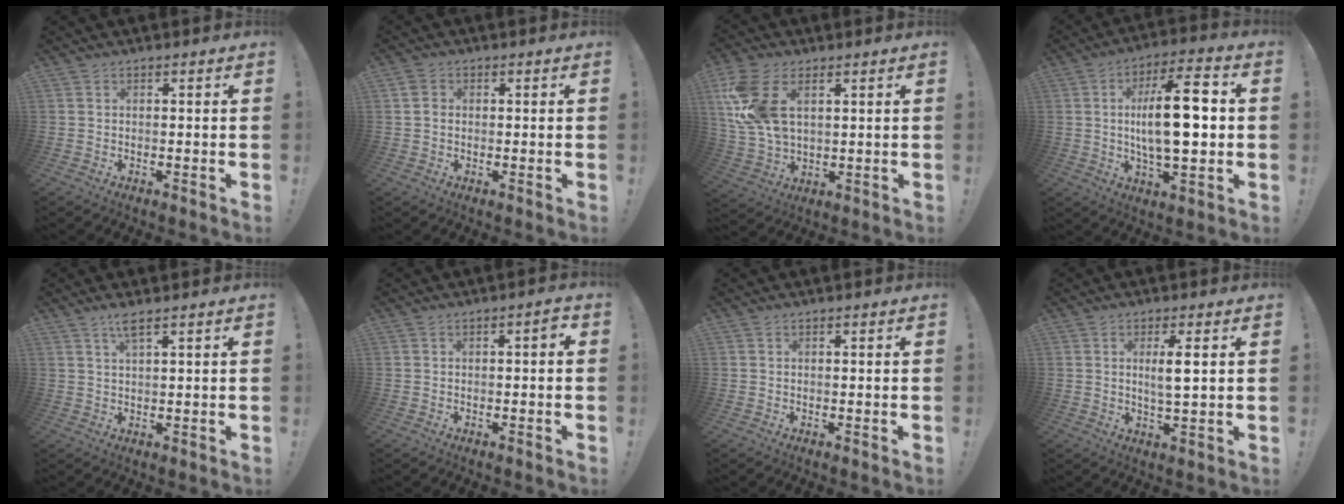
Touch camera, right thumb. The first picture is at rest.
{"total": 2.5, "force": [0.3, 2.2, 1.2], "torque": [-0.016, 0.003, 0.006]}
{"total": 14.0, "force": [5.0, 8.4, 10.0], "torque": [-0.199, -0.019, 0.094]}
{"total": 18.1, "force": [0.9, 6.1, 17.0], "torque": [-0.279, -0.003, 0.003]}
{"total": 3.3, "force": [2.3, 0.0, 2.4], "torque": [-0.046, -0.007, 0.036]}
{"total": 1.8, "force": [-0.7, 0.4, 1.6], "torque": [-0.031, 0.009, -0.013]}
{"total": 0.0}
{"total": 5.2, "force": [1.6, 0.6, 4.9], "torque": [-0.082, -0.011, 0.023]}